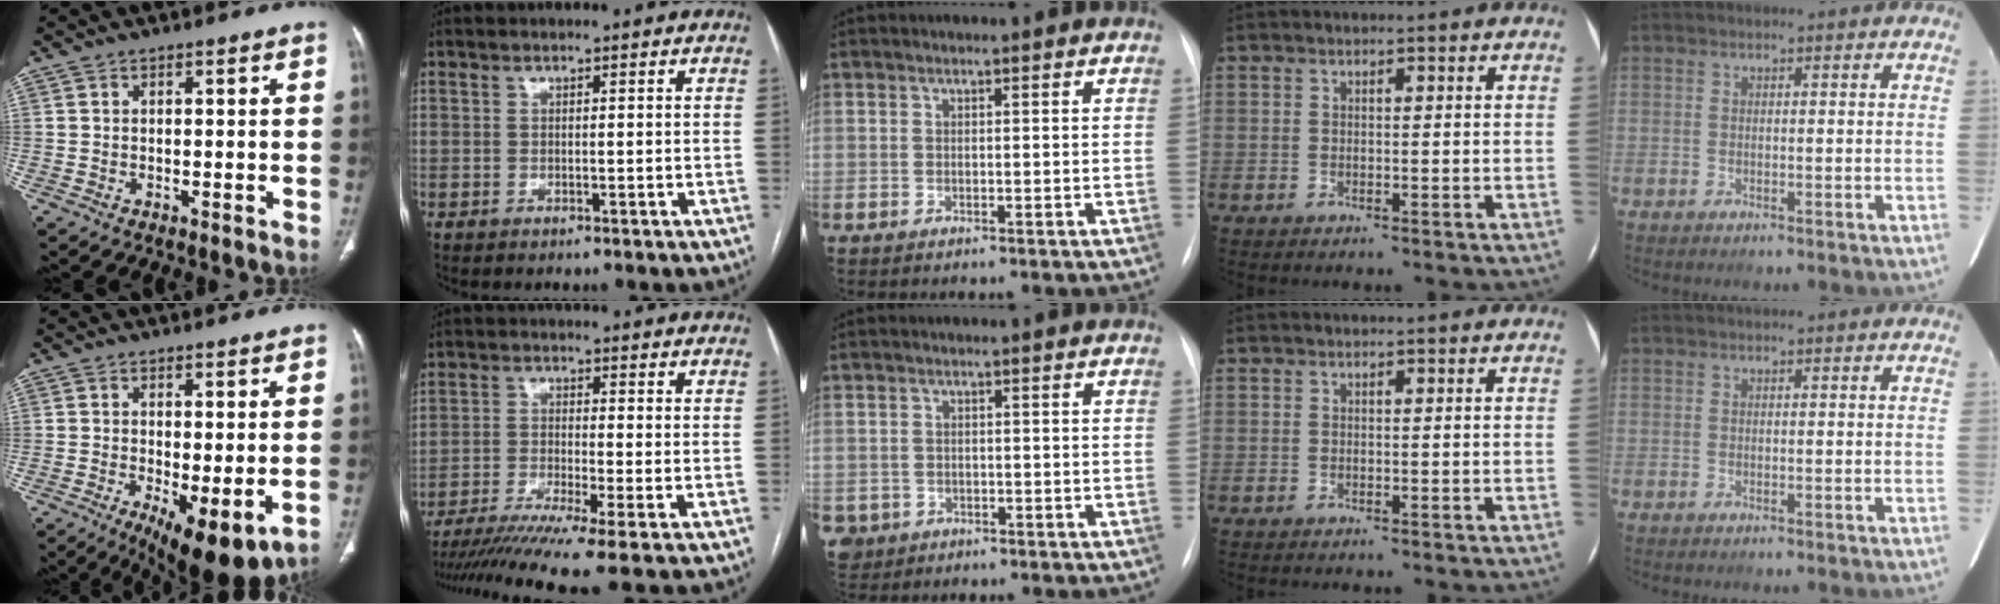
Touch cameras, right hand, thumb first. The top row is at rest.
{"thumb": {"total": 11.2, "force": [-3.4, 4.0, 10.0], "torque": [-0.150, -0.022, -0.041]}, "index": {"total": 11.1, "force": [-8.5, -1.7, 7.0], "torque": [-0.106, -0.027, -0.135]}, "middle": {"total": 3.8, "force": [-1.7, 3.4, 0.4], "torque": [-0.007, 0.005, -0.025]}}